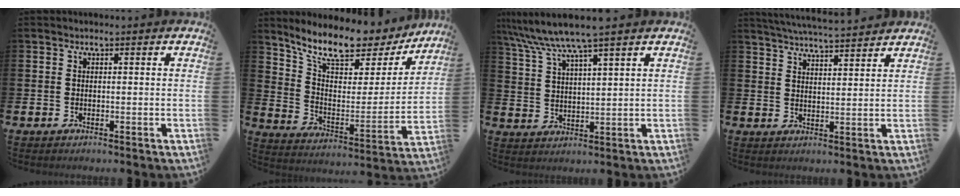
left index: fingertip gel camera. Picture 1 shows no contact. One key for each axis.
{"total": 10.8, "fx": 9.4, "fy": 3.1, "fz": 4.3, "tx": -0.118, "ty": -0.062, "tz": 0.161}
{"total": 7.2, "fx": 6.3, "fy": 0.1, "fz": 3.6, "tx": -0.094, "ty": -0.023, "tz": 0.111}
{"total": 4.9, "fx": 4.8, "fy": -0.1, "fz": 0.7, "tx": -0.034, "ty": -0.027, "tz": 0.088}